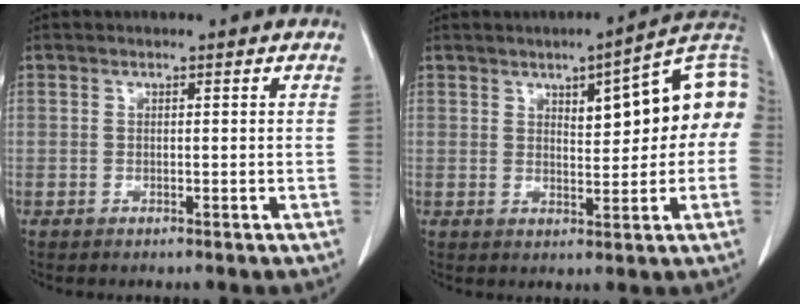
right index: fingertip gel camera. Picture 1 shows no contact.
{"total": 12.6, "force": [2.1, 3.4, 11.9], "torque": [-0.158, 0.038, 0.028]}